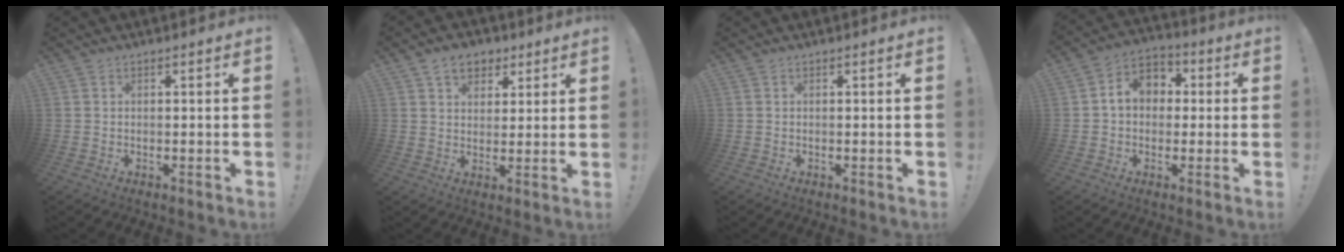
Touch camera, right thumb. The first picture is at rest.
{"total": 7.9, "force": [4.3, 5.7, 3.5], "torque": [-0.048, -0.012, 0.083]}
{"total": 0.0}
{"total": 8.6, "force": [1.0, 6.8, 5.1], "torque": [-0.076, 0.013, 0.023]}